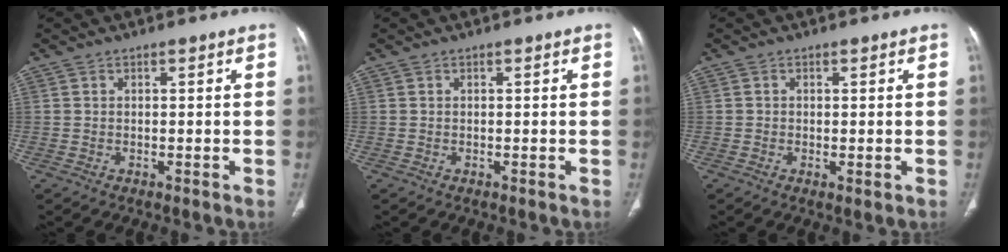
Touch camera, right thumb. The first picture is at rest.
{"total": 0.0}
{"total": 1.0, "force": [-0.2, 0.4, 0.9], "torque": [-0.018, -0.004, -0.003]}